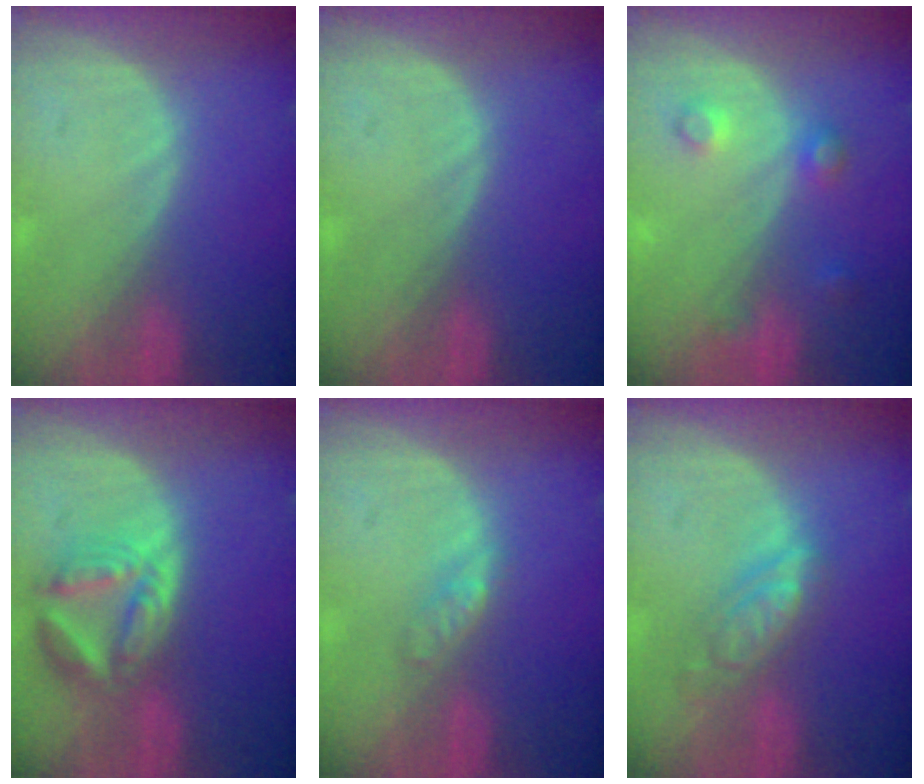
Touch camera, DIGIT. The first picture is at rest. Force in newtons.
{"total": 0.0}
{"total": 3.6, "press": 3.5, "slide": 0.1}
{"total": 8.0, "press": 7.1, "slide": 3.7}
{"total": 2.4, "press": 2.4, "slide": 0.2}
{"total": 5.8, "press": 5.1, "slide": 2.8}